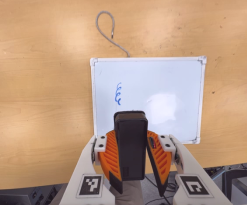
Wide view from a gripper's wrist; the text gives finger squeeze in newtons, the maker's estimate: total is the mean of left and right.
{"total": 10.1, "left": 9.7, "right": 10.5}